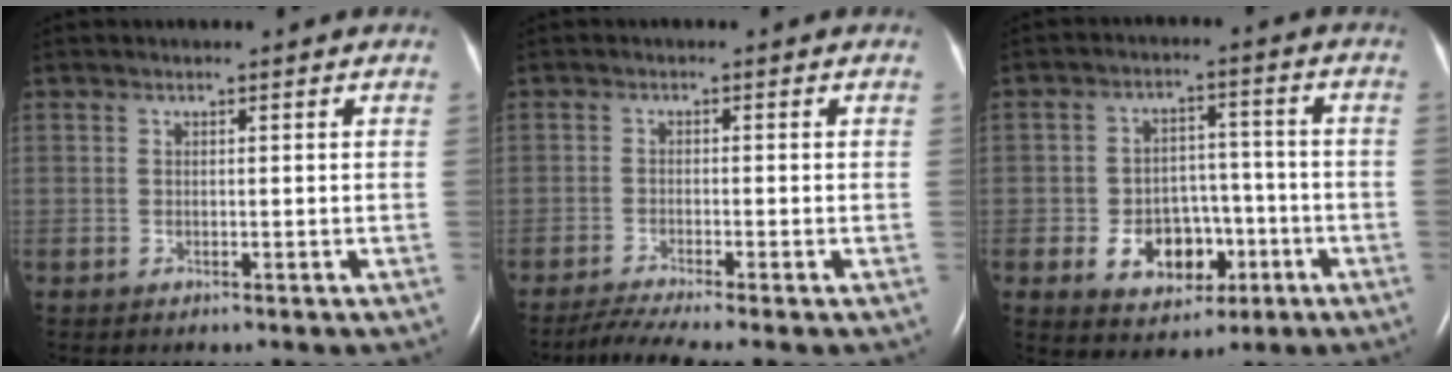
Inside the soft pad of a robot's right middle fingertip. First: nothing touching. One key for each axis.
{"total": 4.8, "fx": -4.0, "fy": -0.9, "fz": 2.6, "tx": -0.053, "ty": -0.018, "tz": -0.073}
{"total": 8.6, "fx": -2.9, "fy": 6.1, "fz": 5.3, "tx": -0.088, "ty": 0.016, "tz": -0.035}